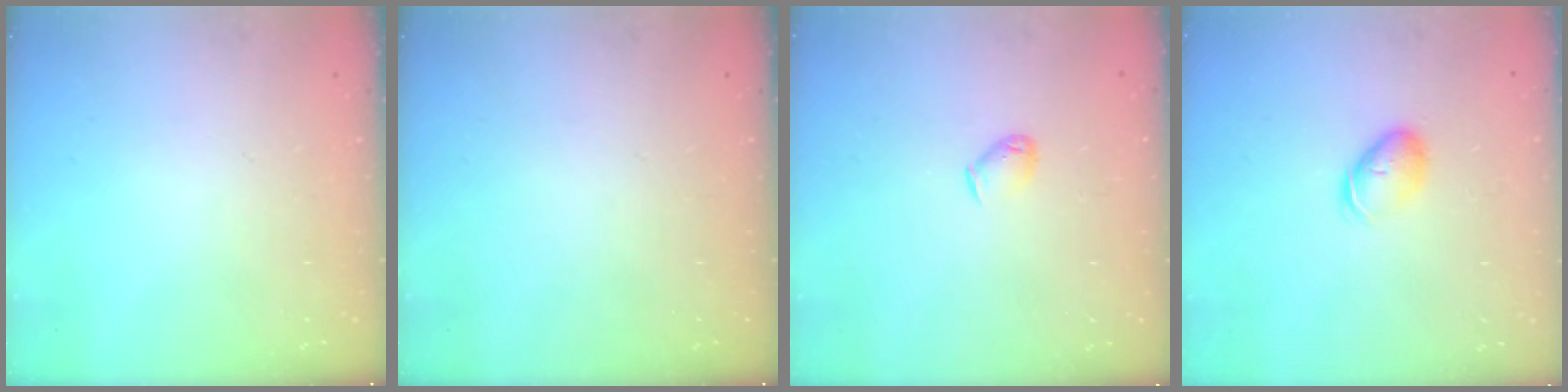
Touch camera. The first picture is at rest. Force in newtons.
{"total": 0.0}
{"total": 3.8, "press": 3.7, "slide": 0.7}
{"total": 6.6, "press": 6.6, "slide": 0.7}